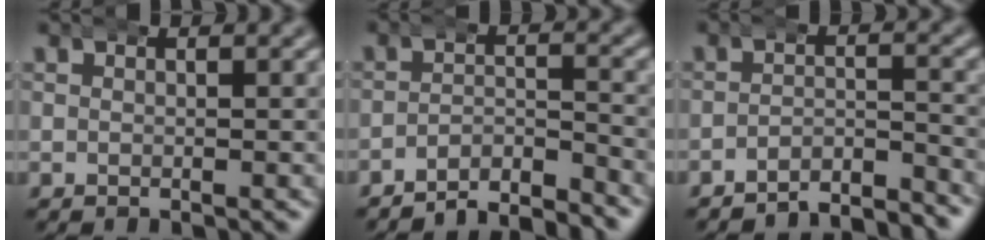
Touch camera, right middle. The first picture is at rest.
{"total": 8.2, "force": [-8.0, 1.3, 1.4], "torque": [0.006, -0.016, -0.129]}
{"total": 7.3, "force": [-7.1, 0.8, 1.3], "torque": [-0.002, -0.015, -0.114]}